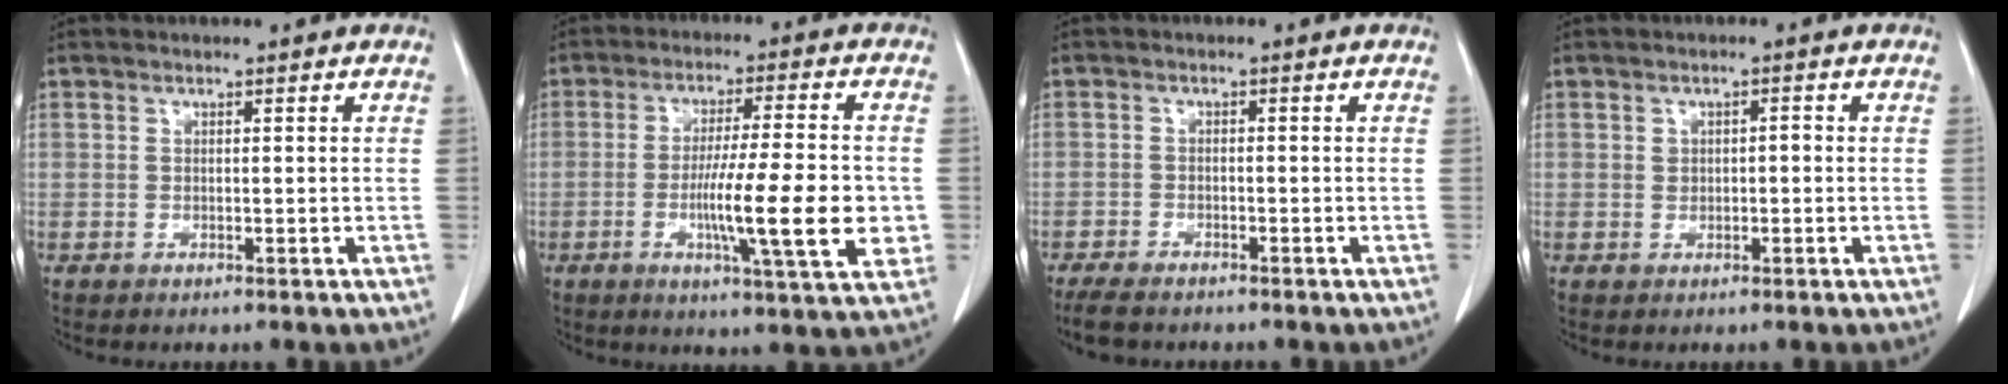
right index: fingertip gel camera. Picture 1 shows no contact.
{"total": 13.5, "force": [-2.7, 1.0, 13.1], "torque": [-0.207, -0.011, -0.046]}
{"total": 4.6, "force": [-3.9, 1.4, 2.1], "torque": [-0.035, -0.010, -0.067]}
{"total": 1.6, "force": [-0.1, 1.1, 1.2], "torque": [-0.016, 0.007, -0.001]}